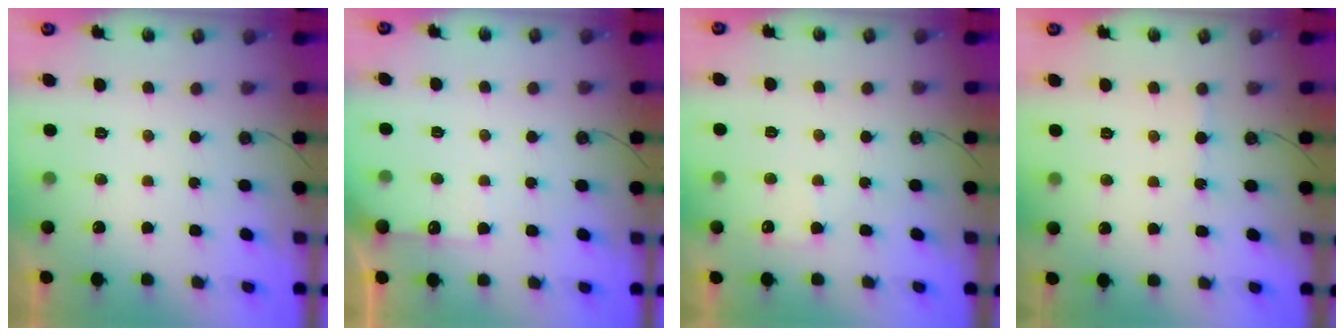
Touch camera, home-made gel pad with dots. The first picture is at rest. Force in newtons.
{"total": 5.8, "press": 5.7, "slide": 0.7}
{"total": 3.9, "press": 3.9, "slide": 0.5}
{"total": 3.6, "press": 3.5, "slide": 0.4}